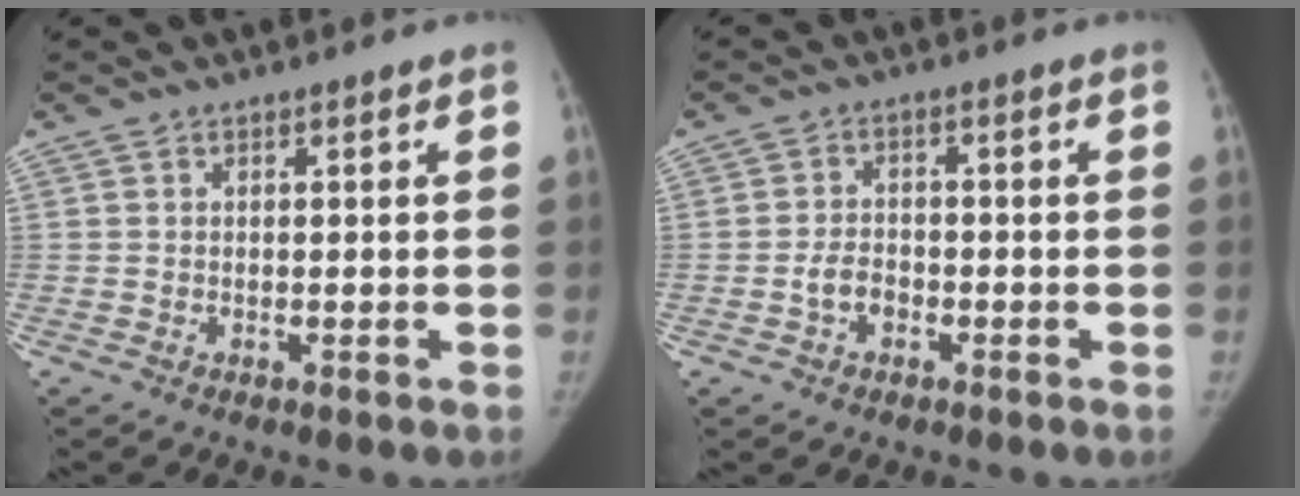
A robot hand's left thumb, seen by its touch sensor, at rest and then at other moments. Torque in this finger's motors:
{"motor_torque": [-0.21, 0.22, 0.18, 0.33, 0.08]}